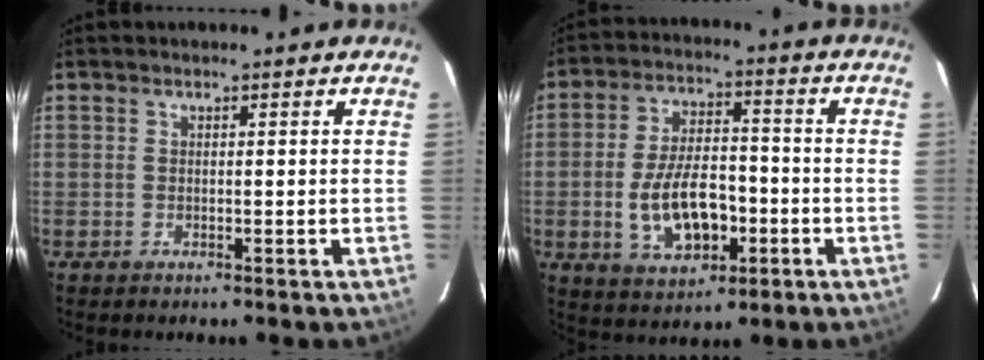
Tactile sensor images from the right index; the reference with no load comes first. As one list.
[{"total": 12.5, "force": [-3.4, 6.7, 10.1], "torque": [-0.202, 0.008, -0.044]}]